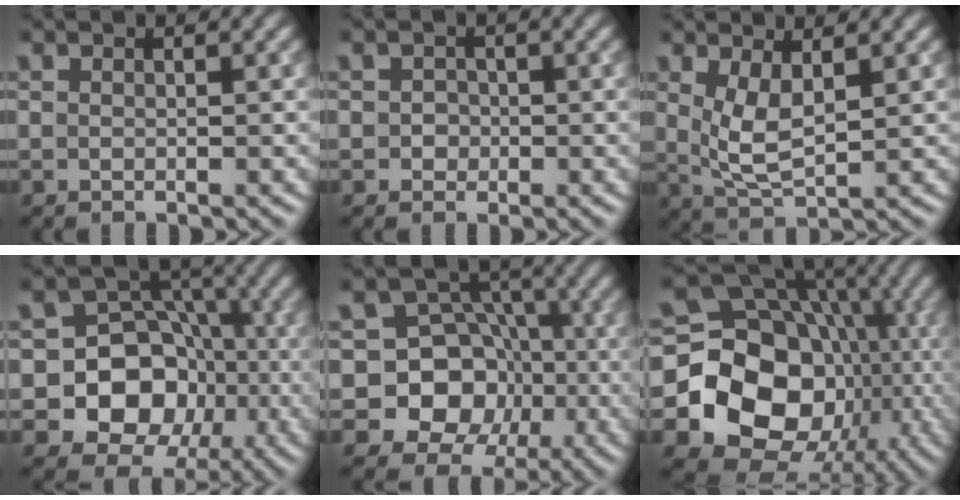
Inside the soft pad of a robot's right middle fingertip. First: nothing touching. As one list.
[{"total": 1.2, "force": [-0.1, 1.1, 0.3], "torque": [0.003, -0.001, -0.003]}, {"total": 3.6, "force": [1.2, 1.3, 3.2], "torque": [-0.071, -0.010, 0.028]}, {"total": 12.3, "force": [-3.3, 10.7, 4.9], "torque": [-0.079, 0.016, -0.088]}, {"total": 11.6, "force": [-3.1, 10.4, 4.0], "torque": [-0.069, 0.020, -0.080]}, {"total": 19.0, "force": [-3.0, 16.0, 9.9], "torque": [-0.139, -0.012, -0.063]}]